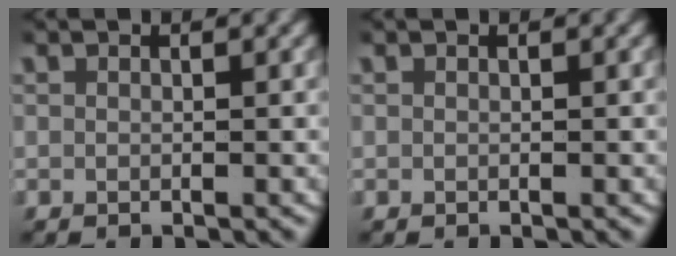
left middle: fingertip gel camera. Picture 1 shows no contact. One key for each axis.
{"total": 0.0}